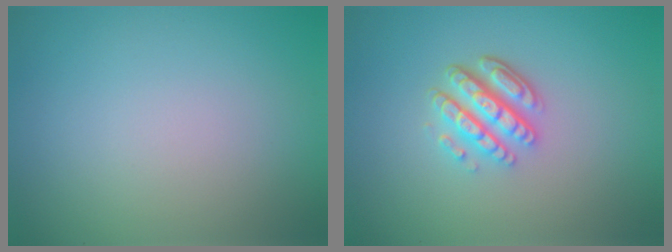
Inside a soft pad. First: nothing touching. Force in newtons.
{"total": 4.1, "press": 3.2, "slide": 2.5}